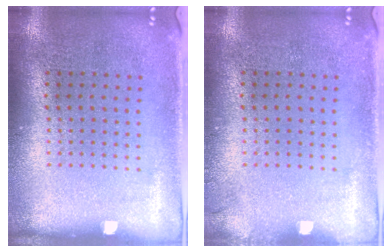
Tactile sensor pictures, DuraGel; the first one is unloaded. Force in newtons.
{"total": 0.6, "press": 0.6, "slide": 0.1}